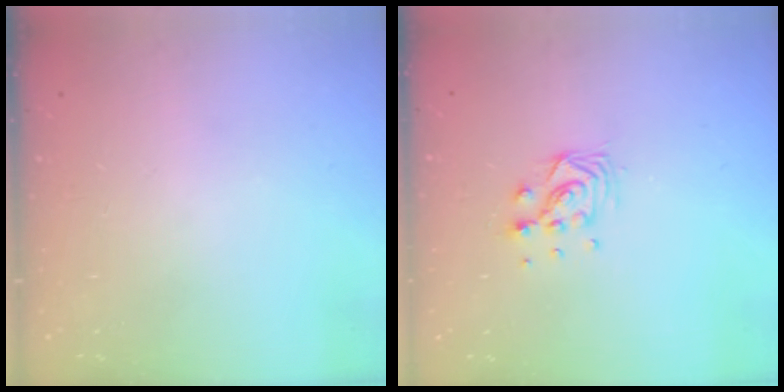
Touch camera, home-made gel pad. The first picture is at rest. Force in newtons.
{"total": 7.9, "press": 7.9, "slide": 0.5}